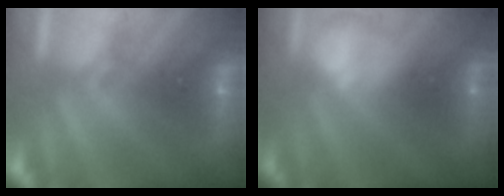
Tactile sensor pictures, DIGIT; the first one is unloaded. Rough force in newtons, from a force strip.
{"total": 2.4}